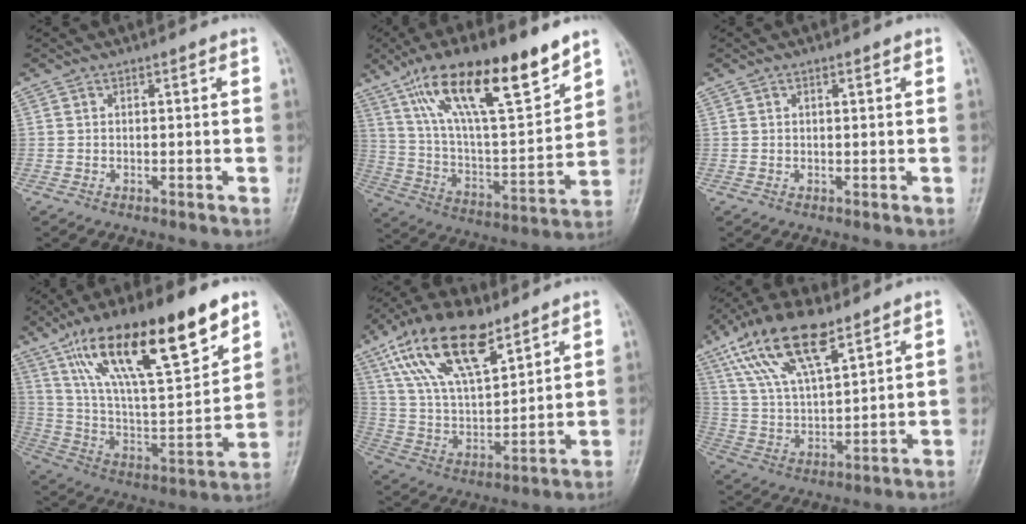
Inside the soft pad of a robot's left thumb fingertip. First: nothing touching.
{"total": 24.2, "force": [14.9, 6.5, 17.9], "torque": [-0.284, -0.040, 0.267]}
{"total": 1.0, "force": [0.5, 0.4, 0.8], "torque": [-0.010, 0.002, 0.006]}
{"total": 27.8, "force": [16.0, 8.2, 21.2], "torque": [-0.337, -0.030, 0.282]}
{"total": 18.9, "force": [11.0, 8.2, 13.0], "torque": [-0.216, -0.029, 0.212]}
{"total": 16.4, "force": [9.6, 6.2, 11.8], "torque": [-0.210, -0.019, 0.186]}